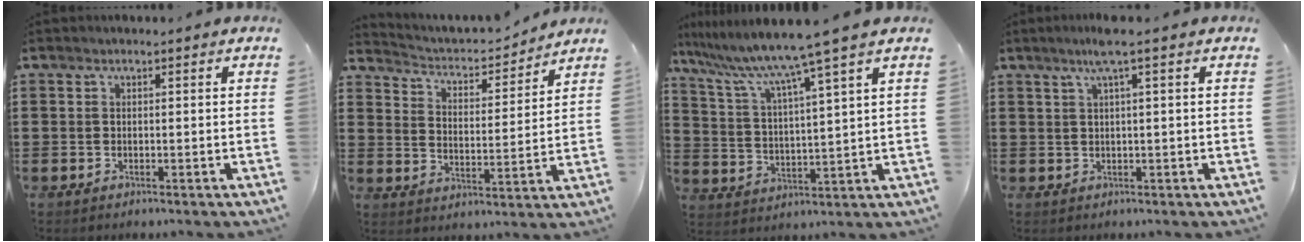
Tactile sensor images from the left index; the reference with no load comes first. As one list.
[{"total": 2.9, "force": [2.7, 0.5, 0.8], "torque": [-0.035, -0.030, 0.036]}, {"total": 8.7, "force": [7.0, -1.6, 4.8], "torque": [-0.122, -0.052, 0.109]}, {"total": 3.0, "force": [1.4, -0.4, 2.6], "torque": [-0.053, 0.000, 0.022]}]